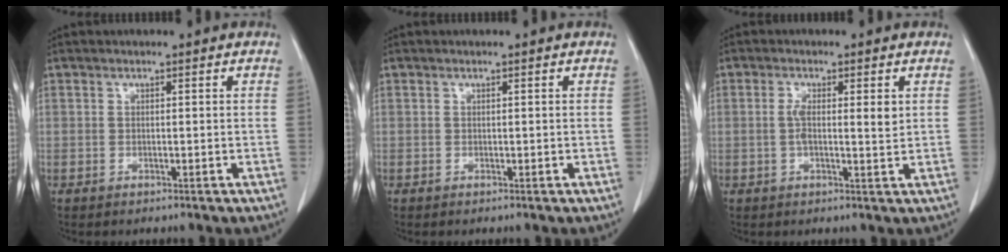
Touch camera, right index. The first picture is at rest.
{"total": 0.0}
{"total": 4.2, "force": [0.7, 1.0, 4.0], "torque": [-0.071, 0.001, 0.008]}